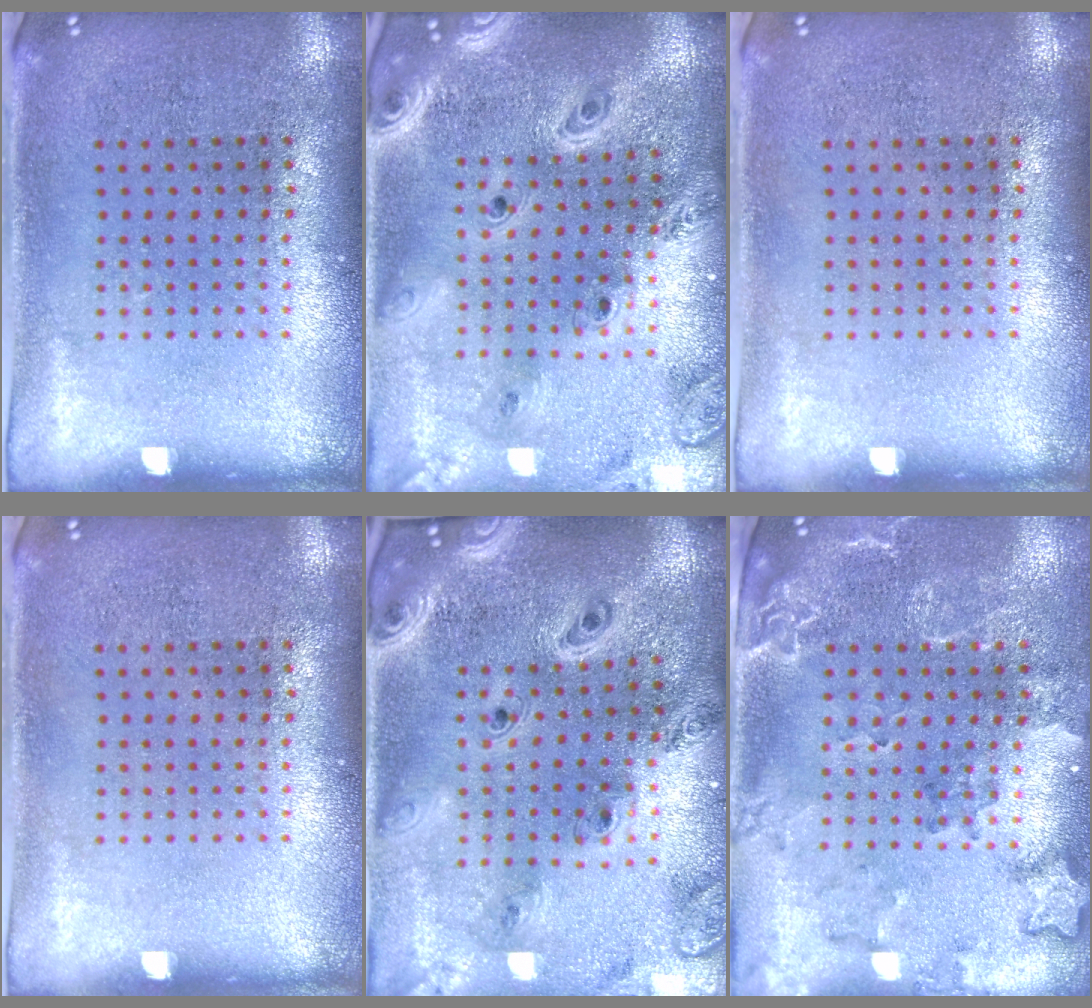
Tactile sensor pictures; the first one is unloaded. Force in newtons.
{"total": 3.3, "press": 2.7, "slide": 2.0}
{"total": 0.0}
{"total": 0.0}
{"total": 2.7, "press": 2.4, "slide": 1.3}
{"total": 2.2, "press": 1.9, "slide": 1.1}